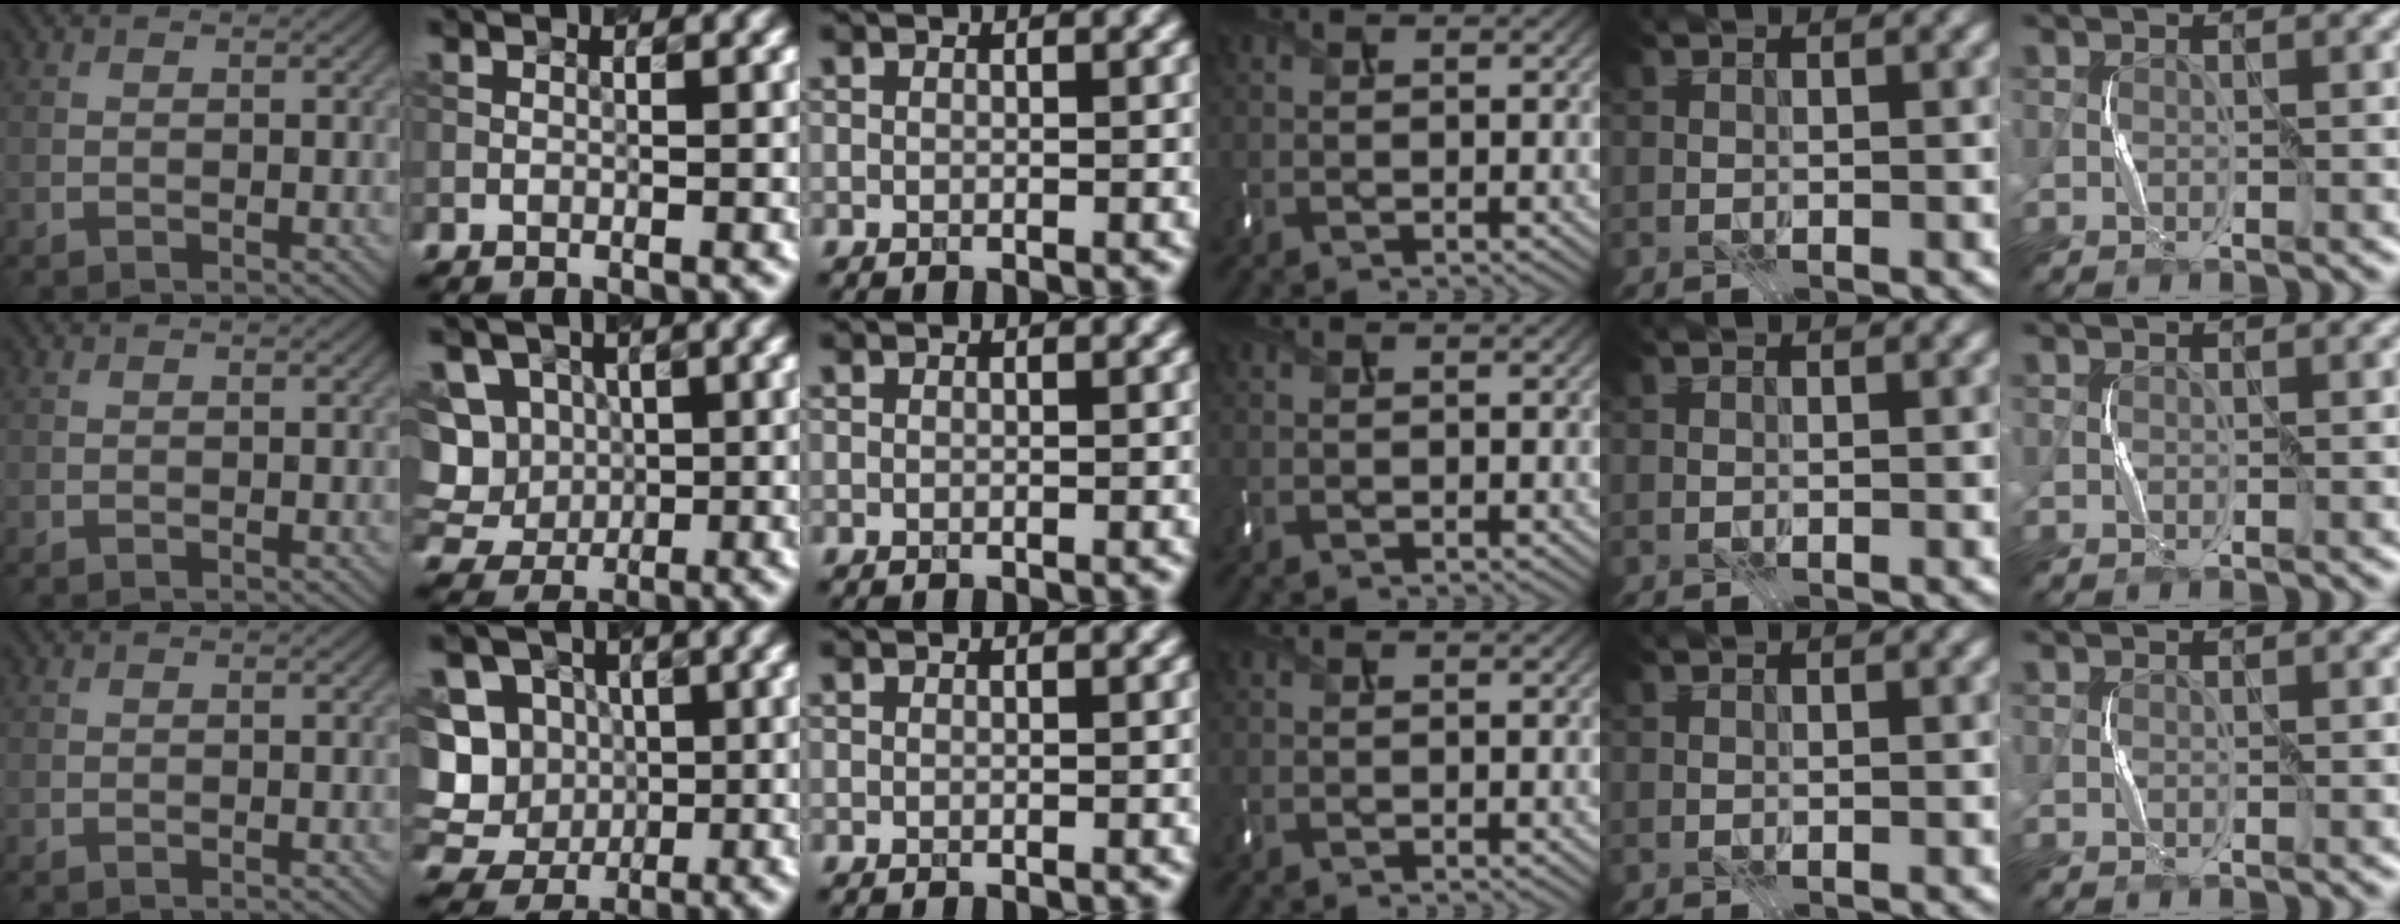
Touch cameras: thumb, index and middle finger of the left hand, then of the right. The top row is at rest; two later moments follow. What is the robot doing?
{"motion": "press", "object": "keyboard"}